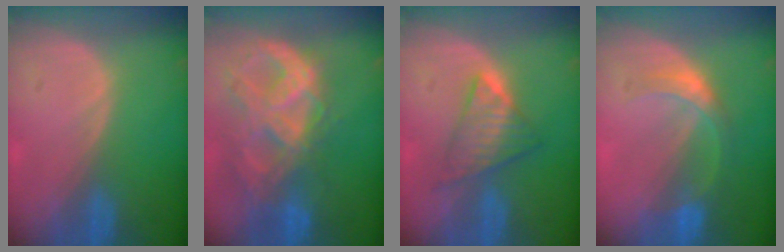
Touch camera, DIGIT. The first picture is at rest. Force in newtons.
{"total": 10.9, "press": 9.3, "slide": 5.8}
{"total": 5.9, "press": 5.9, "slide": 0.8}
{"total": 5.3, "press": 4.9, "slide": 2.1}